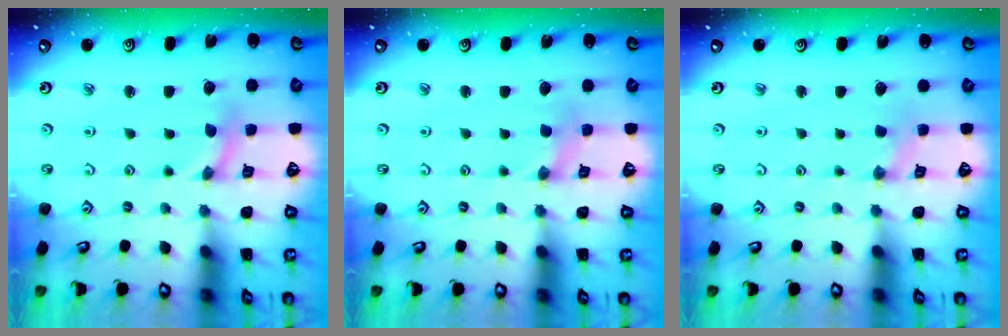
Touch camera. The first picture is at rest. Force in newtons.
{"total": 0.0}
{"total": 0.5, "press": 0.5, "slide": 0.2}